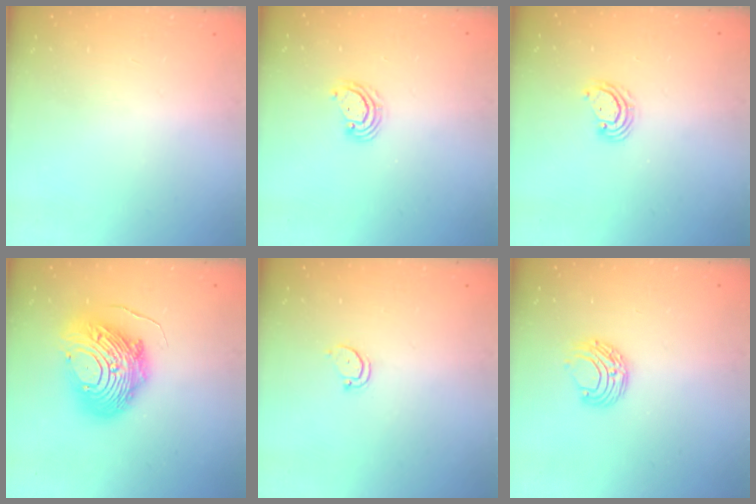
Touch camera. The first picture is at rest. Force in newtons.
{"total": 4.1, "press": 4.1, "slide": 0.4}
{"total": 4.1, "press": 4.1, "slide": 0.4}
{"total": 14.8, "press": 14.7, "slide": 1.3}
{"total": 2.5, "press": 2.5, "slide": 0.3}
{"total": 6.8, "press": 6.7, "slide": 0.6}